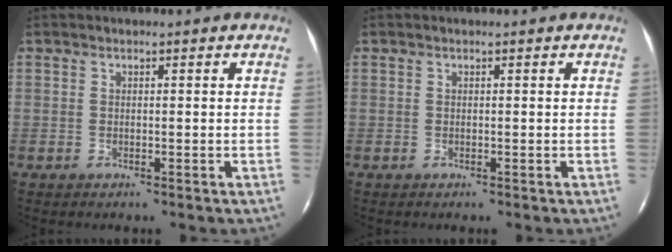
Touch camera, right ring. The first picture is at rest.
{"total": 0.0}